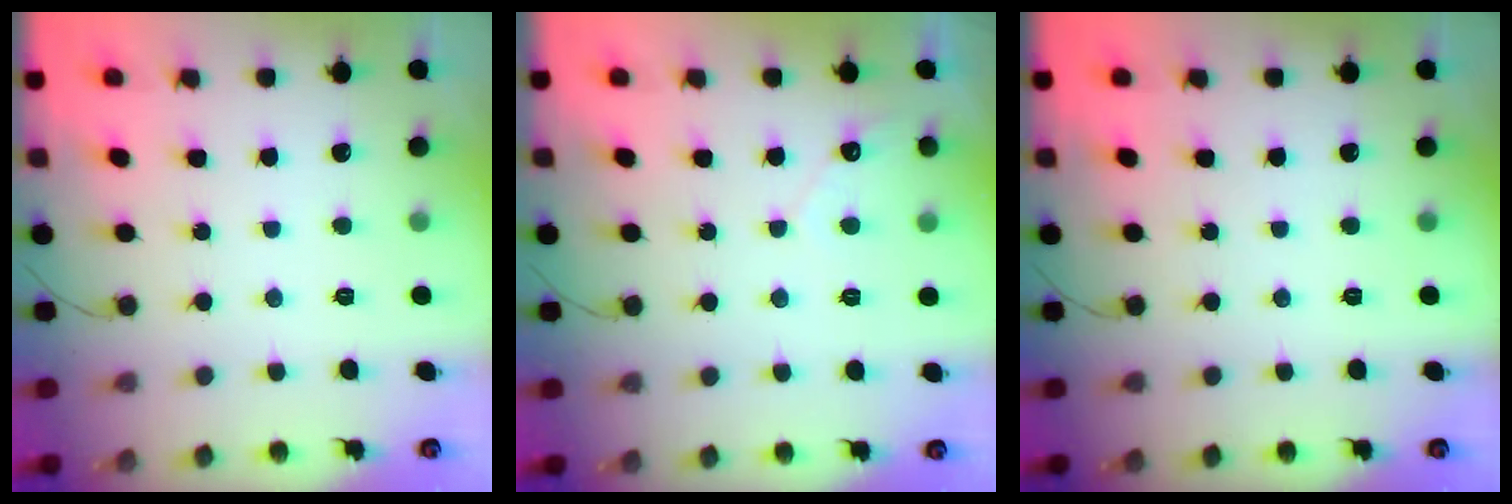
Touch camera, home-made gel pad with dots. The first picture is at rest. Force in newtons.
{"total": 2.8, "press": 2.8, "slide": 0.2}
{"total": 0.0}